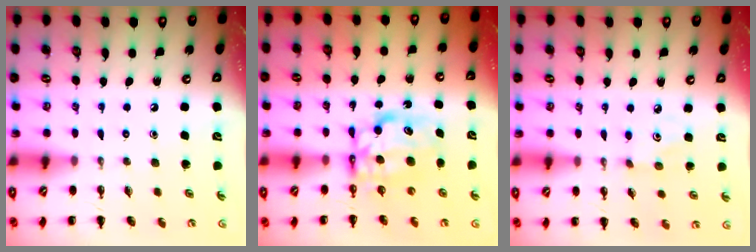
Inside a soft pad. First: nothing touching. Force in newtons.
{"total": 7.3, "press": 7.2, "slide": 1.0}
{"total": 2.7, "press": 2.7, "slide": 0.5}